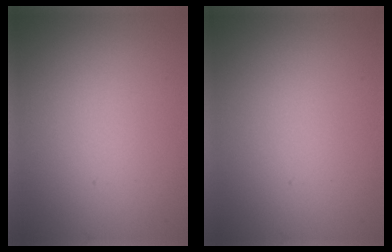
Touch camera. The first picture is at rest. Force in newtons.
{"total": 0.0}